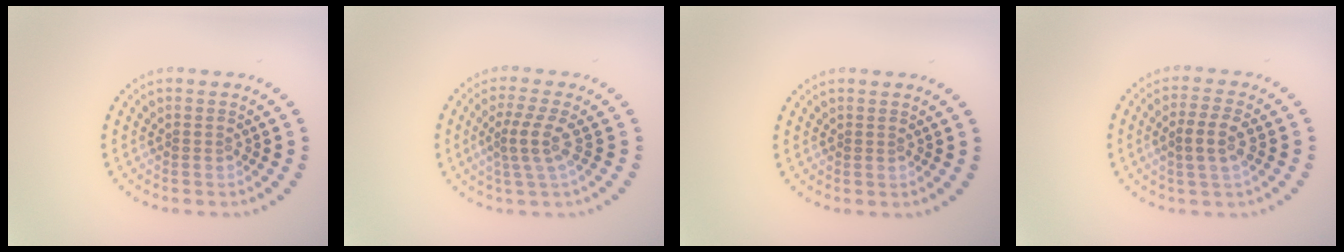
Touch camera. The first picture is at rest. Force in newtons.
{"total": 2.6, "press": 1.8, "slide": 1.9}
{"total": 0.0}
{"total": 2.9, "press": 2.8, "slide": 0.8}